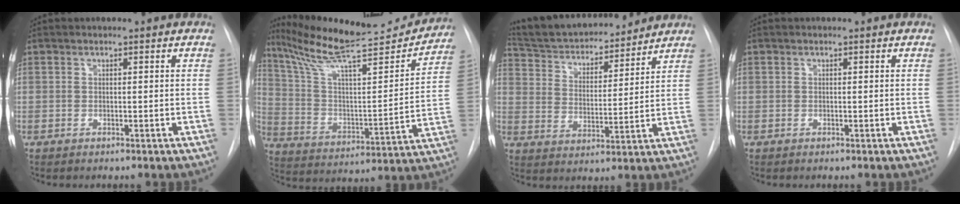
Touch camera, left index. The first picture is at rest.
{"total": 23.2, "force": [21.3, 1.7, 8.9], "torque": [-0.153, -0.032, 0.324]}
{"total": 17.7, "force": [16.2, 4.1, 5.9], "torque": [-0.098, 0.013, 0.260]}
{"total": 0.0}